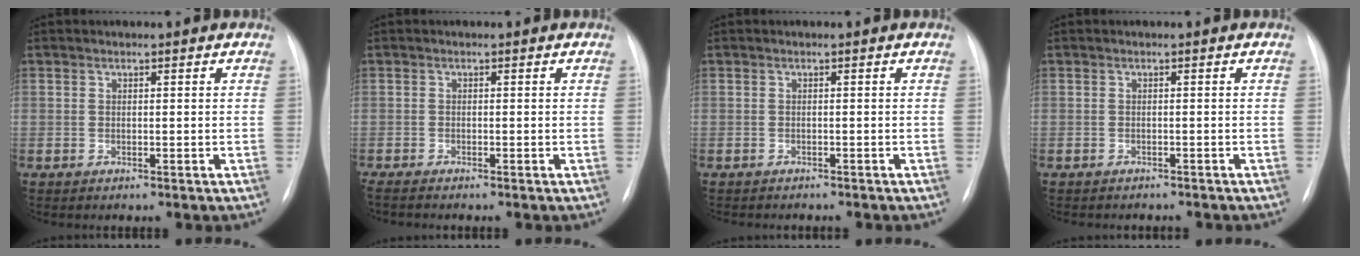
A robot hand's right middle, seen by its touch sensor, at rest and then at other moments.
{"total": 2.5, "force": [-2.2, 0.0, 1.2], "torque": [-0.019, -0.004, -0.035]}
{"total": 3.7, "force": [-3.3, 1.1, 1.3], "torque": [-0.018, -0.006, -0.035]}
{"total": 4.2, "force": [-3.8, 1.4, 1.2], "torque": [-0.015, -0.003, -0.042]}